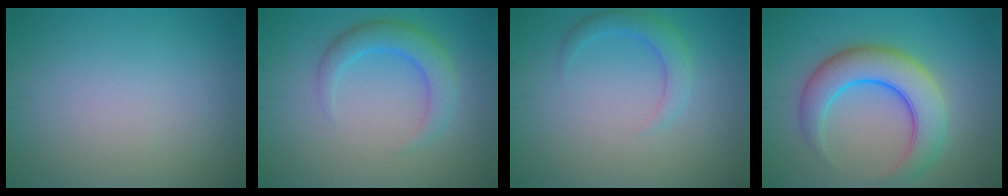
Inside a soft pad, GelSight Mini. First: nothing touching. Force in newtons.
{"total": 3.6, "press": 3.6, "slide": 0.2}
{"total": 2.4, "press": 2.4, "slide": 0.2}
{"total": 7.0, "press": 7.0, "slide": 0.2}